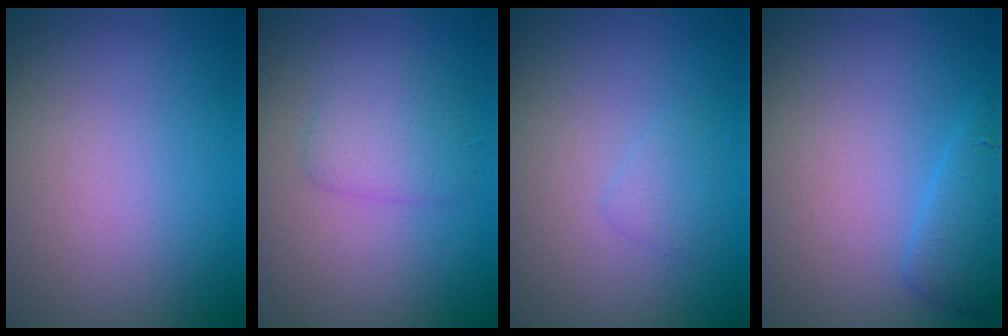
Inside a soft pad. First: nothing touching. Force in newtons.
{"total": 2.3, "press": 2.3, "slide": 0.1}
{"total": 1.0, "press": 1.0, "slide": 0.1}
{"total": 2.2, "press": 2.2, "slide": 0.2}